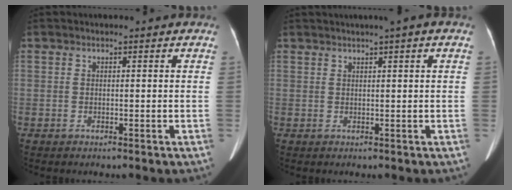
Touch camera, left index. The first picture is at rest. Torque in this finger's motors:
{"motor_torque": [0.42, -1.72, 0.08, 0.05]}